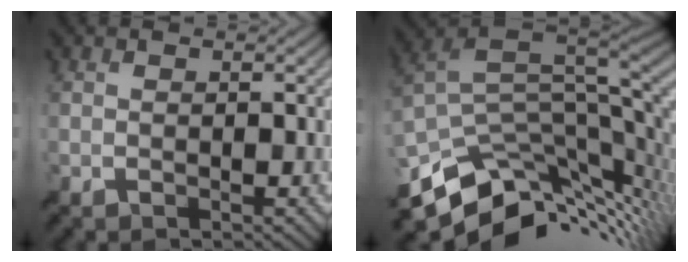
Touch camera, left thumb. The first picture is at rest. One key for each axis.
{"total": 13.2, "fx": -4.1, "fy": 7.3, "fz": 10.1, "tx": -0.212, "ty": -0.026, "tz": -0.060}